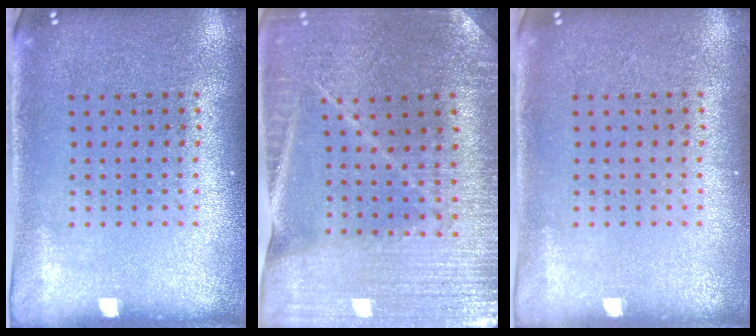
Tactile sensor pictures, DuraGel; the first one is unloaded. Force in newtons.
{"total": 2.3, "press": 2.3, "slide": 0.1}
{"total": 0.0}